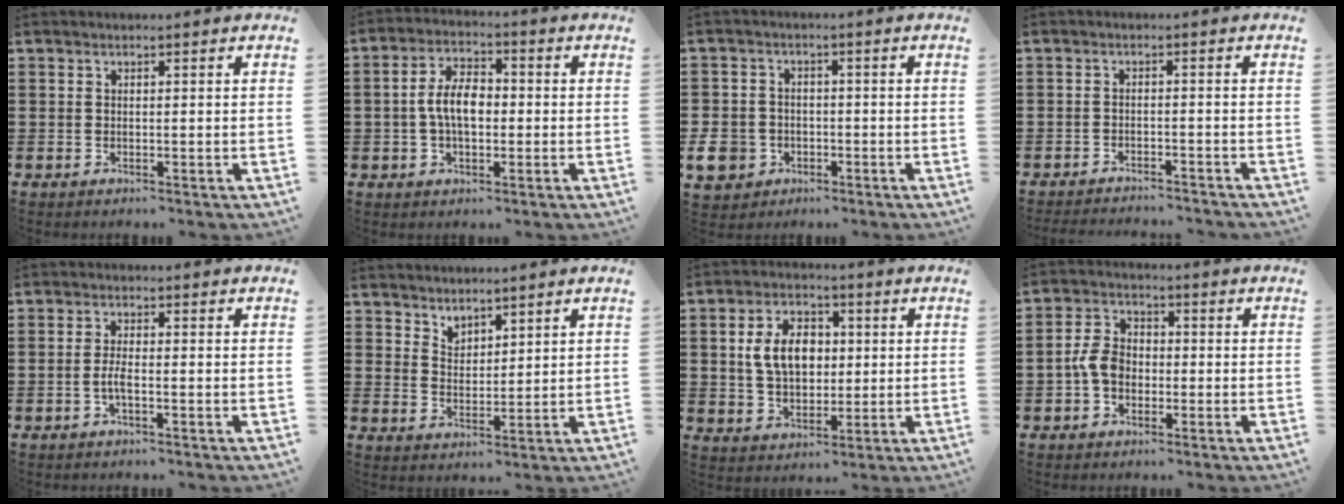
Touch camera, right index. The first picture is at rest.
{"total": 6.4, "force": [-0.3, 3.2, 5.5], "torque": [-0.113, 0.004, -0.009]}
{"total": 5.6, "force": [-2.2, 4.6, 2.1], "torque": [-0.073, 0.003, -0.045]}
{"total": 2.0, "force": [-2.0, -0.3, 0.1], "torque": [-0.005, 0.000, -0.041]}
{"total": 2.4, "force": [-0.8, 0.5, 2.2], "torque": [-0.056, -0.004, -0.018]}
{"total": 3.1, "force": [3.0, 0.8, -0.4], "torque": [-0.002, -0.004, 0.059]}
{"total": 7.6, "force": [1.2, 5.1, 5.5], "torque": [-0.125, 0.010, 0.015]}
{"total": 5.2, "force": [-1.3, 3.6, 3.5], "torque": [-0.087, 0.002, -0.030]}